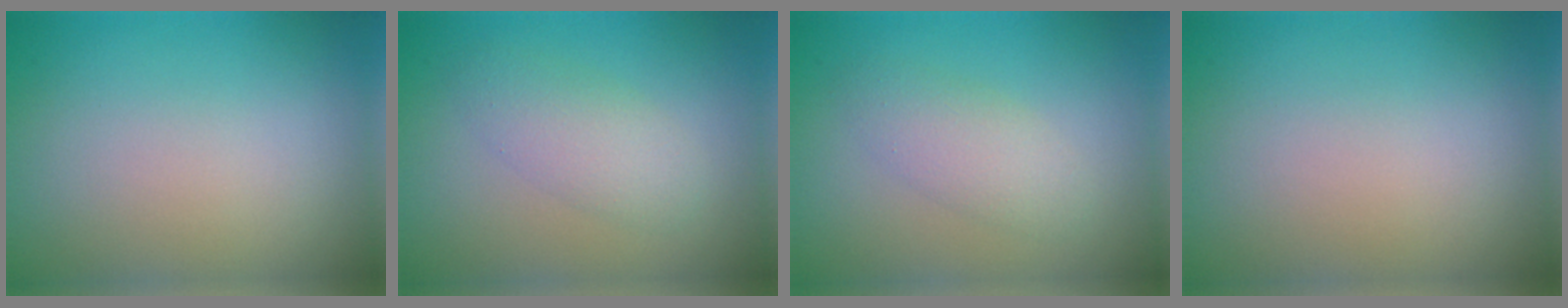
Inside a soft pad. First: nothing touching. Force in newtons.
{"total": 2.9, "press": 2.9, "slide": 0.1}
{"total": 2.6, "press": 2.6, "slide": 0.1}
{"total": 0.0}